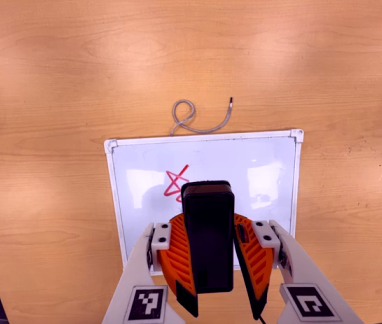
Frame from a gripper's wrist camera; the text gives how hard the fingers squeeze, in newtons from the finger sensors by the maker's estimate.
{"total": 11.9, "left": 10.4, "right": 13.4}